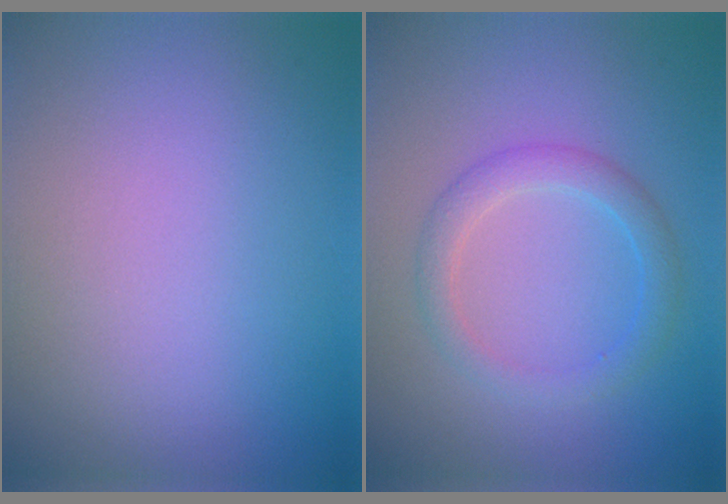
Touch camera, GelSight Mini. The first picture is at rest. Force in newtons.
{"total": 2.6, "press": 2.6, "slide": 0.1}